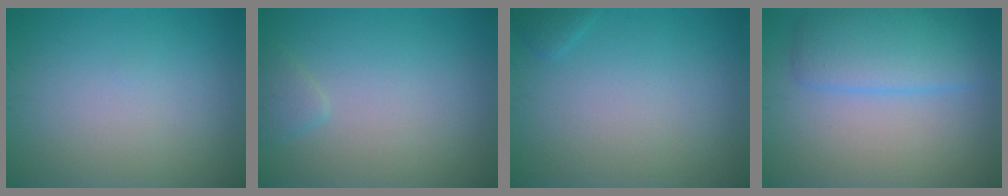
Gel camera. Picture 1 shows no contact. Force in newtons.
{"total": 1.1, "press": 1.1, "slide": 0.1}
{"total": 0.7, "press": 0.7, "slide": 0.1}
{"total": 4.8, "press": 4.8, "slide": 0.1}